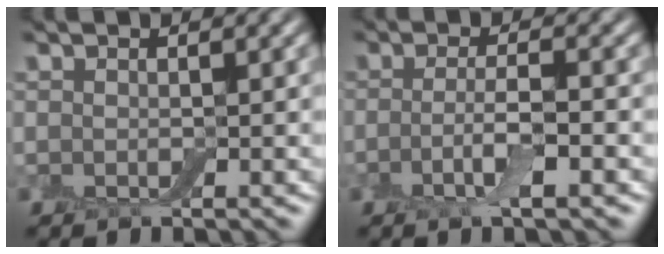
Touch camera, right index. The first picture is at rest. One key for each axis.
{"total": 3.0, "fx": -1.0, "fy": 0.6, "fz": 2.8, "tx": -0.054, "ty": 0.002, "tz": -0.025}